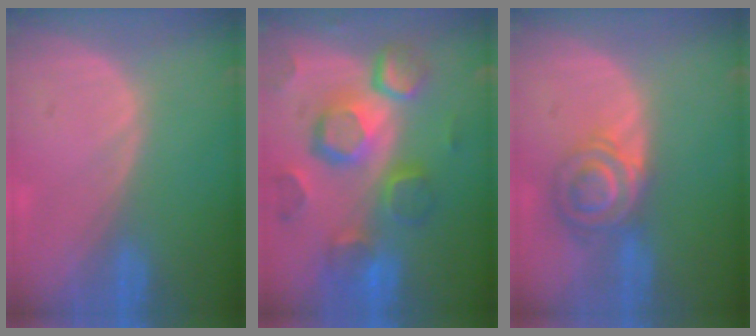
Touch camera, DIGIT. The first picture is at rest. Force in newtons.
{"total": 12.3, "press": 10.6, "slide": 6.2}
{"total": 7.1, "press": 6.0, "slide": 3.8}